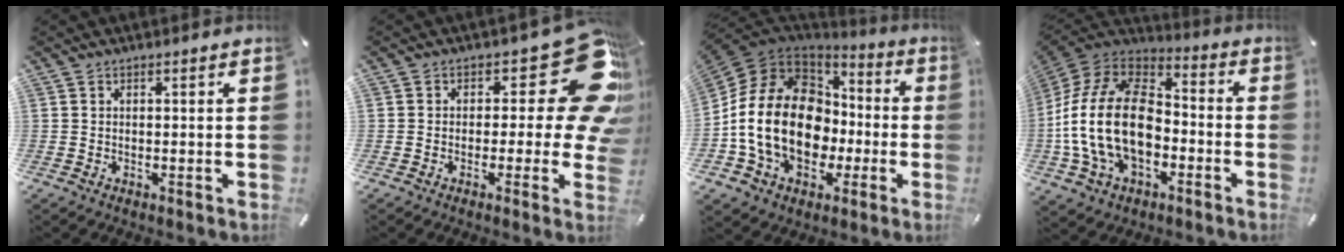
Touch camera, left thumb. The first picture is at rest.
{"total": 19.0, "force": [6.8, 8.6, 15.5], "torque": [-0.190, -0.046, 0.117]}
{"total": 21.2, "force": [-2.5, 15.6, 14.0], "torque": [-0.321, 0.008, -0.041]}
{"total": 23.0, "force": [-4.5, 15.5, 16.4], "torque": [-0.347, 0.030, -0.076]}